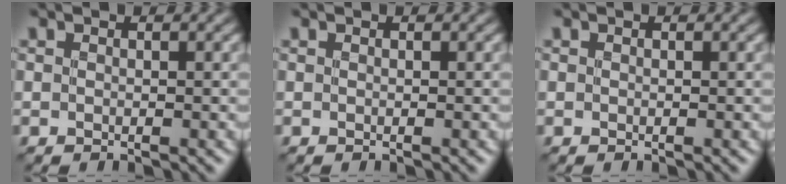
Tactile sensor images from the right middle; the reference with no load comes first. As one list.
[{"total": 0.0}, {"total": 0.0}]